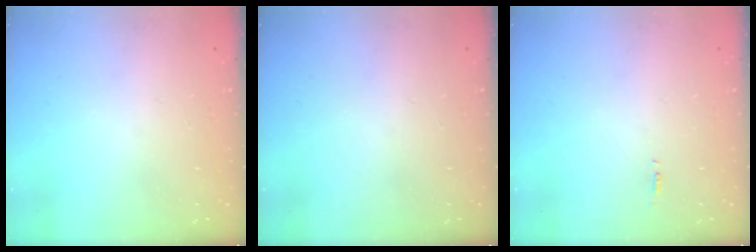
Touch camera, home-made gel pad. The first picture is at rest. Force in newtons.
{"total": 0.0}
{"total": 13.4, "press": 4.9, "slide": 12.4}